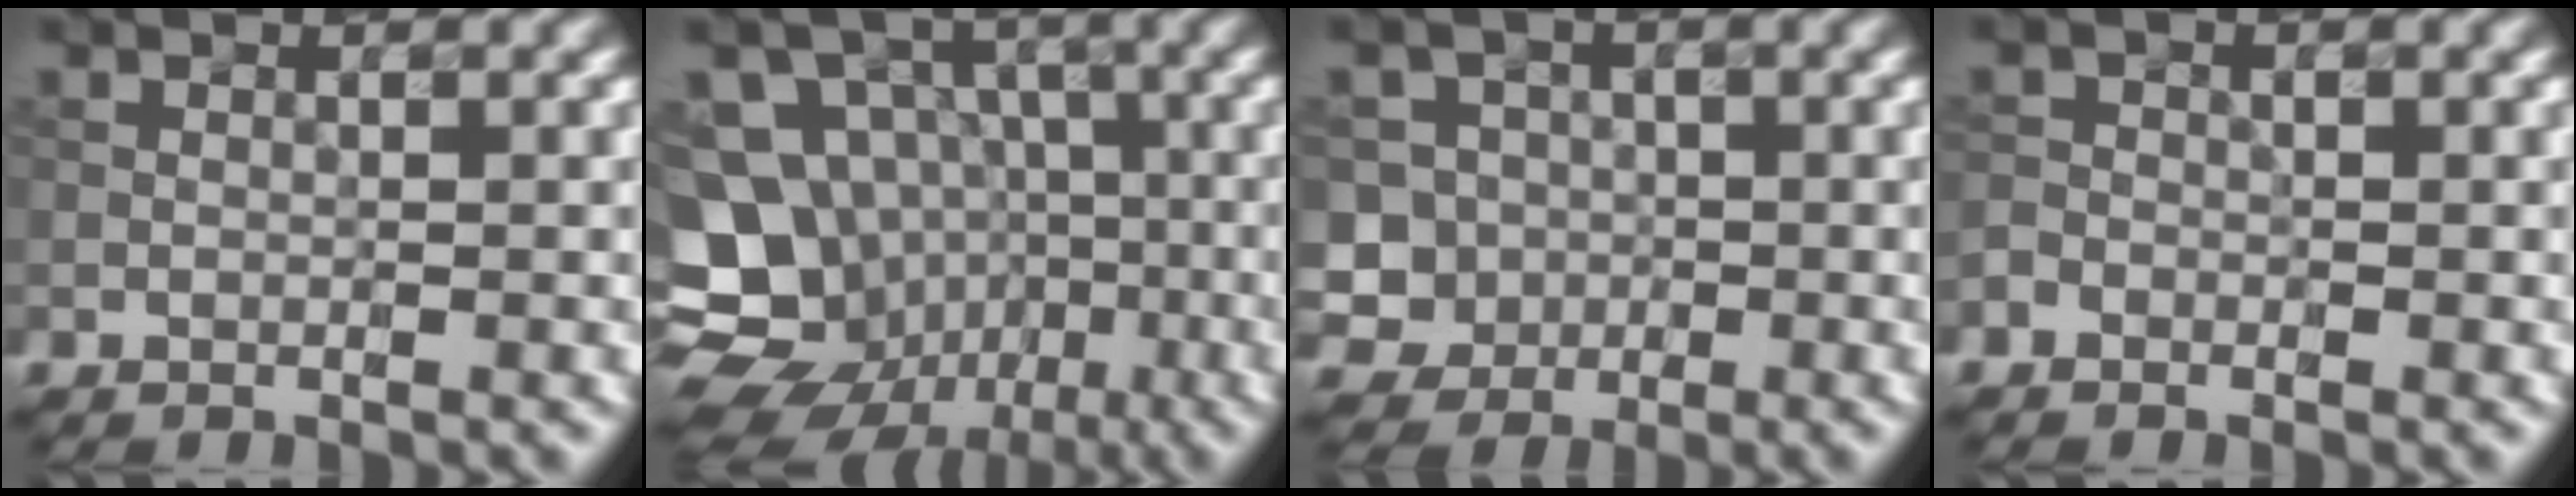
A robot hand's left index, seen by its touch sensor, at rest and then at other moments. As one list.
[{"total": 13.9, "force": [-5.1, 12.0, 4.6], "torque": [-0.100, -0.007, -0.087]}, {"total": 6.1, "force": [-1.3, 5.7, 1.5], "torque": [-0.017, 0.019, -0.051]}, {"total": 1.1, "force": [-0.8, 0.7, 0.1], "torque": [0.002, 0.003, -0.020]}]